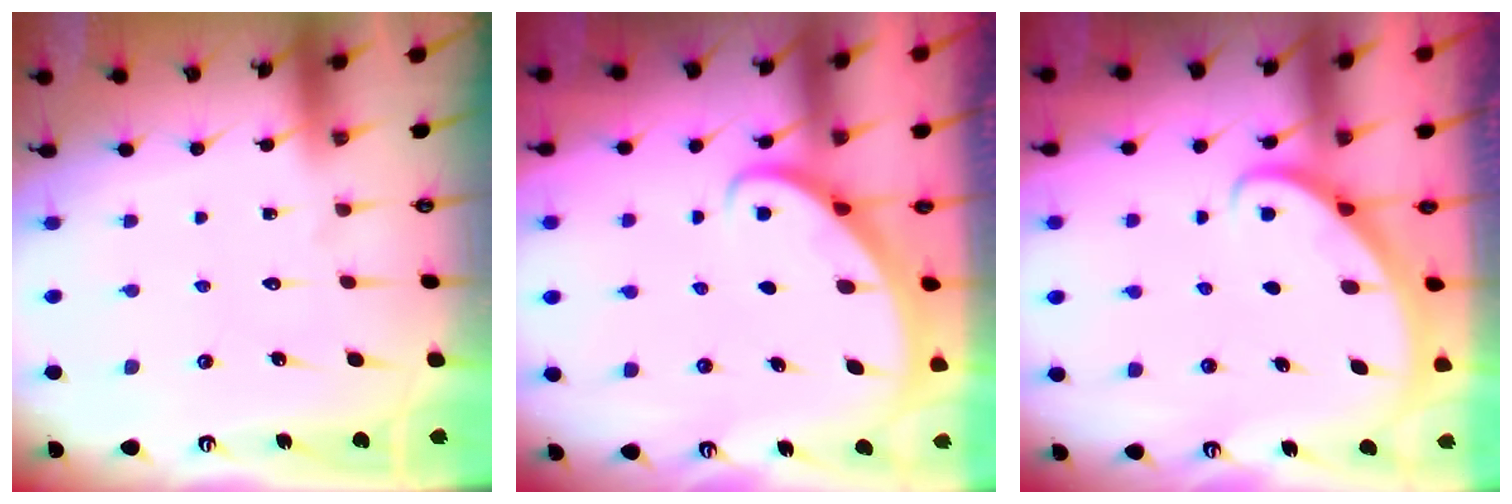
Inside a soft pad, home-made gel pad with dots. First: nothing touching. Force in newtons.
{"total": 2.8, "press": 2.8, "slide": 0.2}
{"total": 2.8, "press": 2.8, "slide": 0.2}